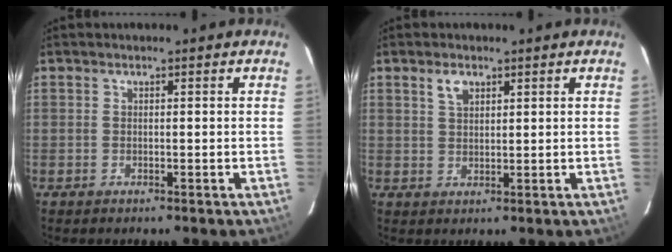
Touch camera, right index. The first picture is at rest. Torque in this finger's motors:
{"motor_torque": [0.01, 0.02, 0.03, 0.03]}